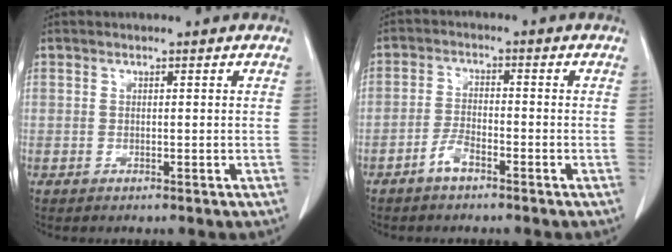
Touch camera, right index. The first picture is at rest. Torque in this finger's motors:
{"motor_torque": [0.25, -0.19, 0.05, 0.01]}